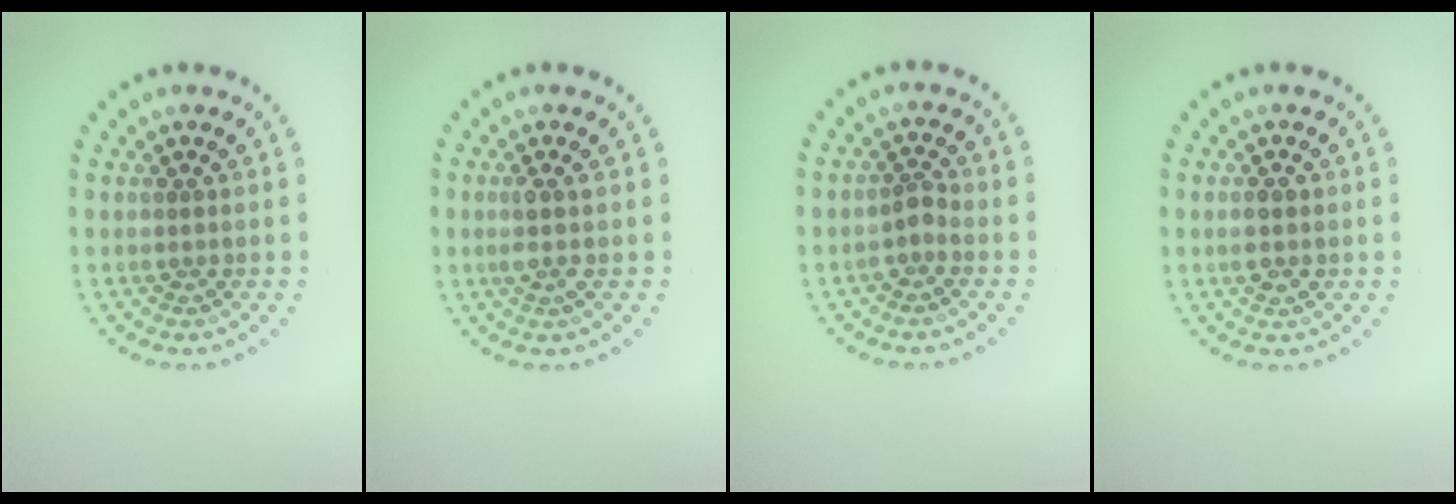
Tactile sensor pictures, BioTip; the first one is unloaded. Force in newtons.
{"total": 1.3, "press": 1.1, "slide": 0.8}
{"total": 1.2, "press": 1.0, "slide": 0.8}
{"total": 2.1, "press": 2.1, "slide": 0.1}